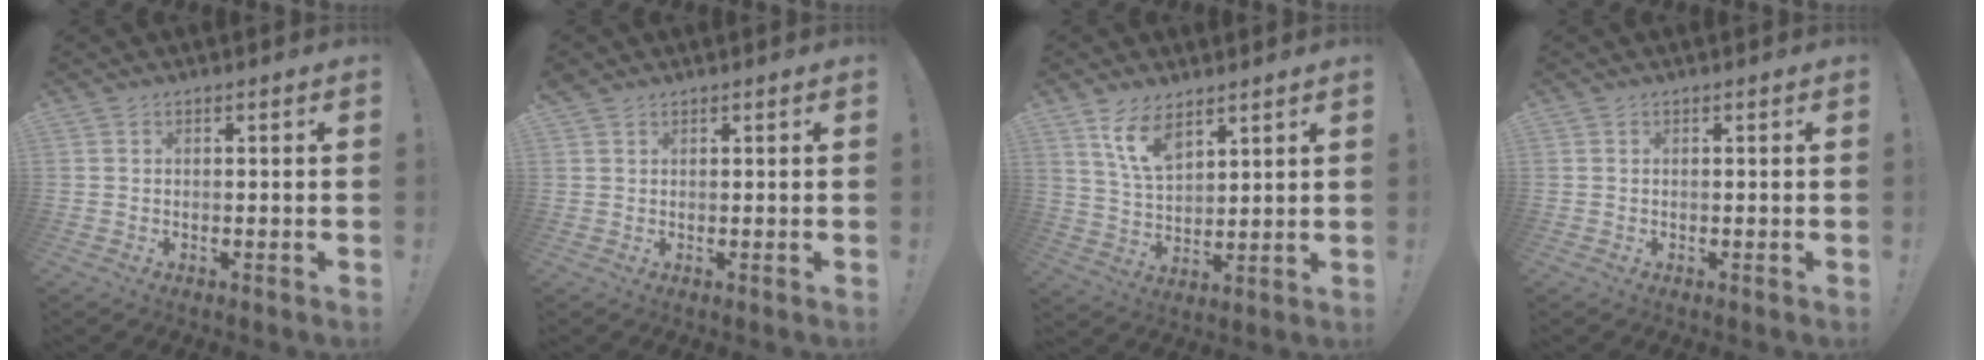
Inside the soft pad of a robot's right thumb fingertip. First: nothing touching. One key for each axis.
{"total": 1.0, "fx": 0.9, "fy": 0.4, "fz": 0.3, "tx": 0.002, "ty": -0.004, "tz": 0.016}
{"total": 9.6, "fx": 6.9, "fy": 4.5, "fz": 4.9, "tx": -0.103, "ty": -0.030, "tz": 0.135}
{"total": 0.0}